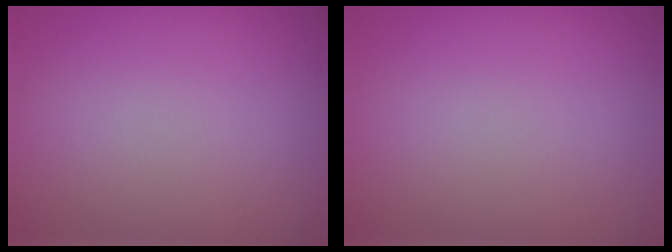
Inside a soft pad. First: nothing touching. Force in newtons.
{"total": 0.0}